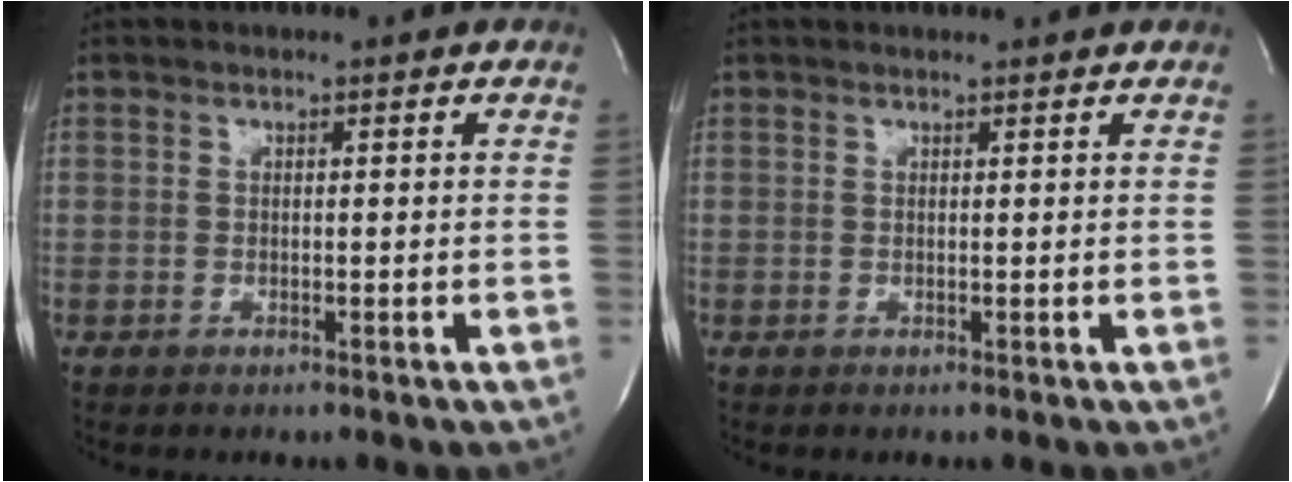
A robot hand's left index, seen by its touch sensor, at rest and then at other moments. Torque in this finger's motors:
{"motor_torque": [0.08, -0.06, 0.05, 0.05]}